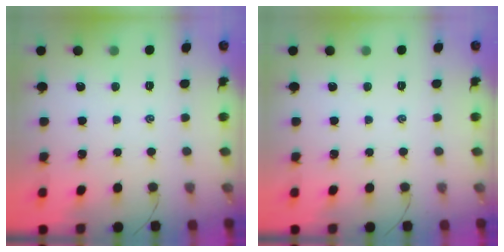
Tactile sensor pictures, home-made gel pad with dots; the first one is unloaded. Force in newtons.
{"total": 0.0}